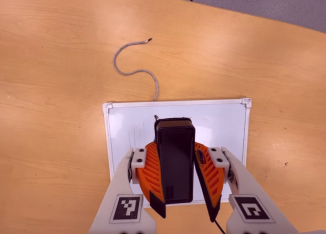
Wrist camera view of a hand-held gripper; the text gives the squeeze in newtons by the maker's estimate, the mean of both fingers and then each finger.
{"total": 9.2, "left": 9.5, "right": 9.0}